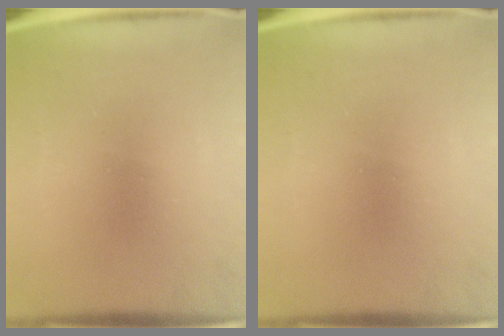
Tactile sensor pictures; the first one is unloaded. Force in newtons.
{"total": 0.0}